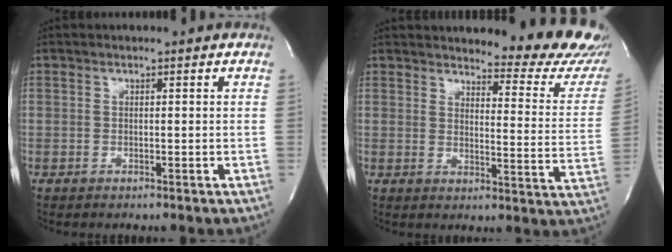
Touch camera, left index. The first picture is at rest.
{"total": 16.0, "force": [15.0, 2.0, 5.1], "torque": [-0.044, -0.102, 0.151]}